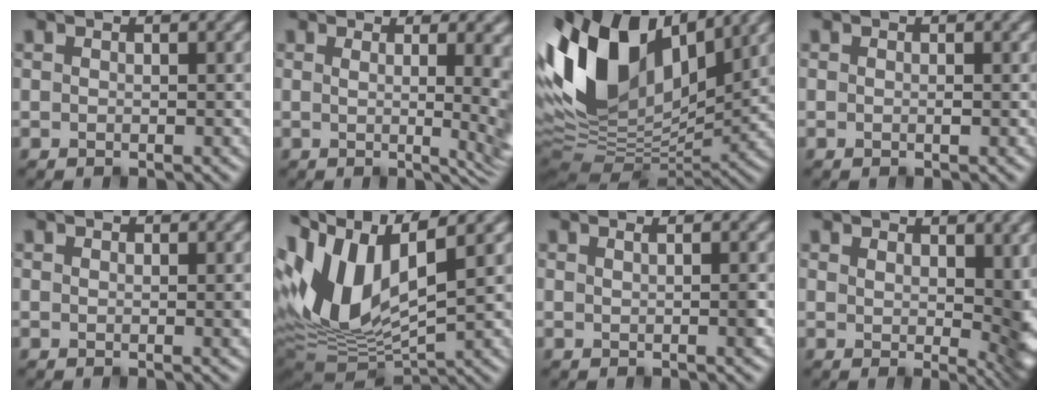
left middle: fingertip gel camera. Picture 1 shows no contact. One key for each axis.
{"total": 11.3, "fx": 2.8, "fy": 4.4, "fz": 10.1, "tx": -0.081, "ty": 0.042, "tz": 0.020}
{"total": 14.0, "fx": 4.7, "fy": 8.2, "fz": 10.4, "tx": -0.208, "ty": 0.025, "tz": 0.080}
{"total": 0.0}
{"total": 0.9, "fx": 0.6, "fy": 0.3, "fz": 0.7, "tx": -0.008, "ty": -0.002, "tz": 0.011}
{"total": 12.2, "fx": 2.8, "fy": 6.3, "fz": 10.0, "tx": -0.218, "ty": 0.004, "tz": 0.051}
{"total": 1.9, "fx": 0.9, "fy": 0.7, "fz": 1.5, "tx": -0.008, "ty": 0.000, "tz": -0.003}
{"total": 9.0, "fx": 3.6, "fy": 4.1, "fz": 7.2, "tx": -0.091, "ty": 0.003, "tz": 0.070}